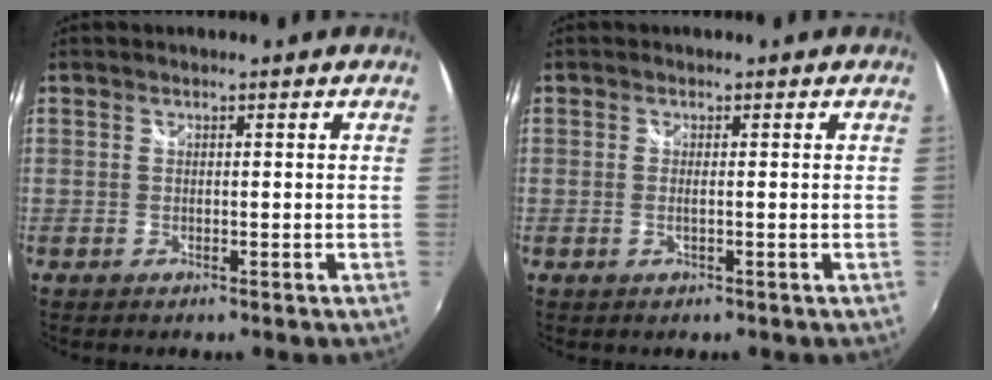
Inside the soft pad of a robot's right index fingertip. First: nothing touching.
{"total": 1.0, "force": [-0.2, -0.3, 1.0], "torque": [-0.016, 0.002, -0.001]}